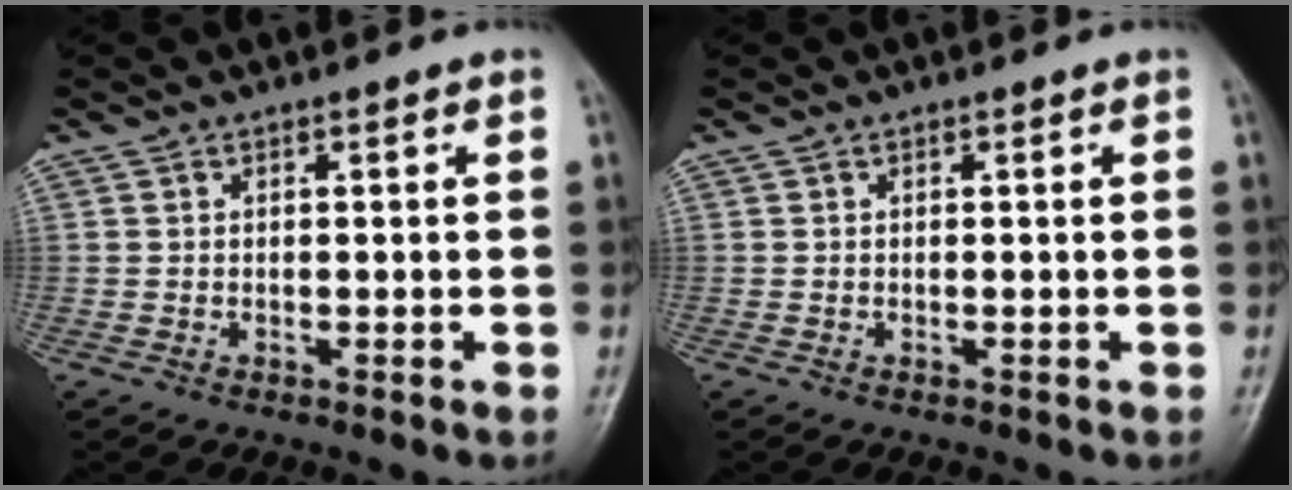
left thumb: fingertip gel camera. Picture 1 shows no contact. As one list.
[{"total": 0.0}]